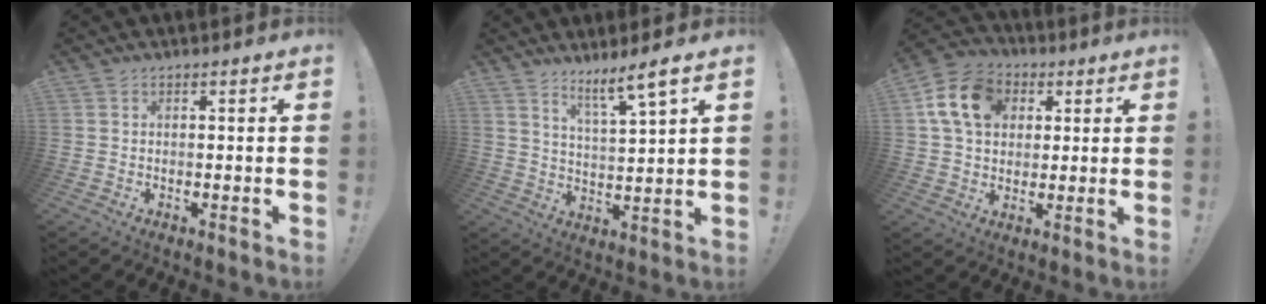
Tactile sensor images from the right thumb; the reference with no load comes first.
{"total": 7.6, "force": [5.7, -0.1, 5.1], "torque": [-0.071, -0.043, 0.090]}
{"total": 14.4, "force": [4.4, 11.1, 8.1], "torque": [-0.136, 0.001, 0.090]}